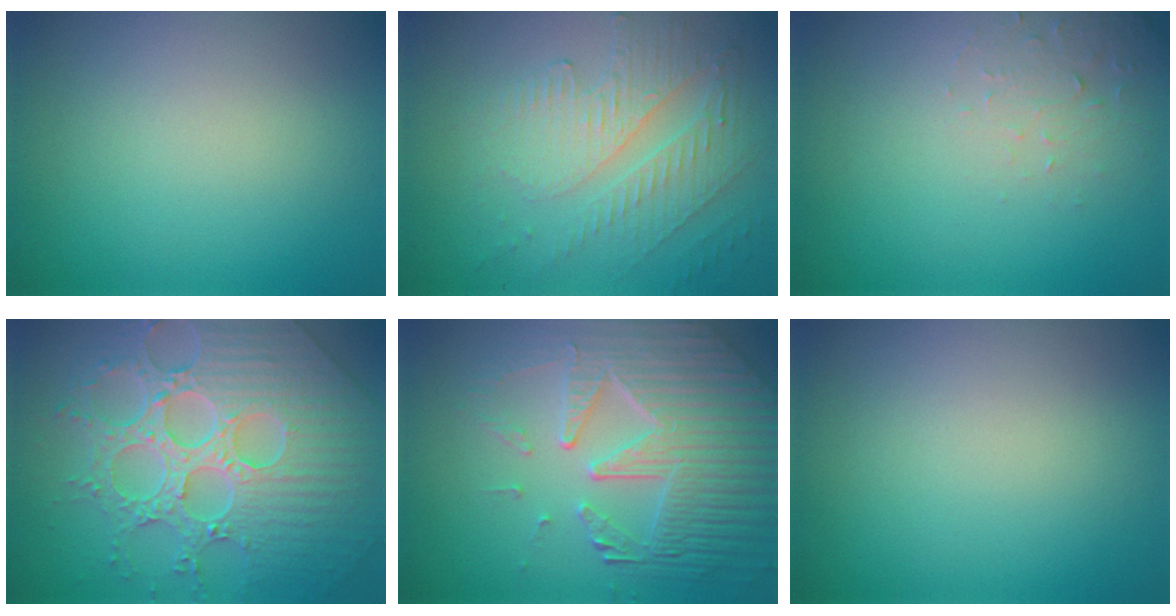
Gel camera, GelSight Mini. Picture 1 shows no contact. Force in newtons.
{"total": 5.6, "press": 3.6, "slide": 4.3}
{"total": 1.9, "press": 1.8, "slide": 0.4}
{"total": 9.4, "press": 7.0, "slide": 6.3}
{"total": 7.9, "press": 5.6, "slide": 5.5}
{"total": 0.0}